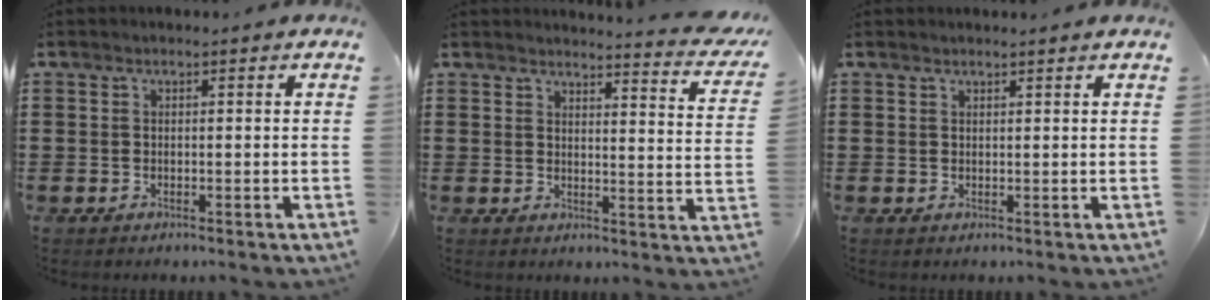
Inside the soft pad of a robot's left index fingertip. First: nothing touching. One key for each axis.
{"total": 3.5, "fx": 3.3, "fy": -0.5, "fz": 1.1, "tx": -0.021, "ty": -0.031, "tz": 0.051}
{"total": 1.0, "fx": 1.0, "fy": 0.0, "fz": 0.2, "tx": -0.005, "ty": -0.002, "tz": 0.021}